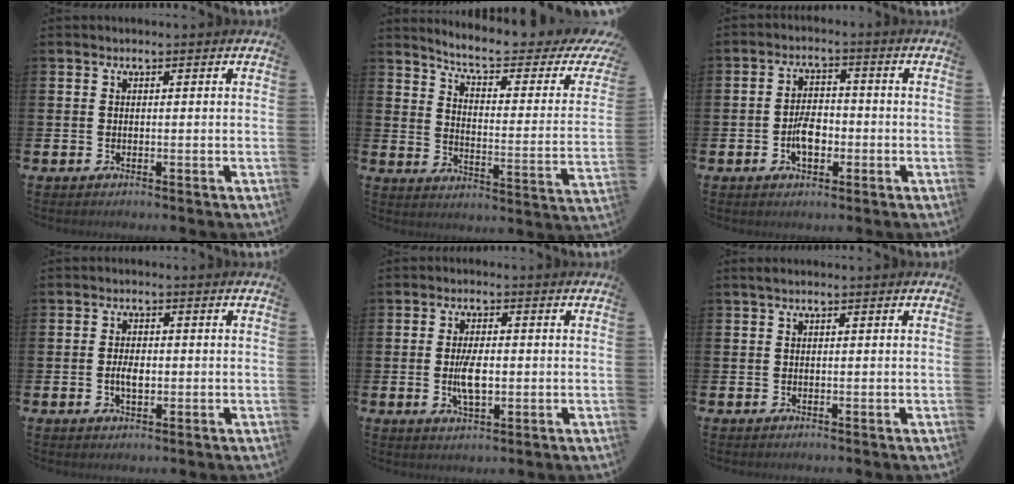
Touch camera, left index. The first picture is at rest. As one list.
[{"total": 6.8, "force": [5.5, 1.3, 3.8], "torque": [-0.092, -0.039, 0.086]}, {"total": 4.5, "force": [-1.2, 2.5, 3.5], "torque": [-0.047, 0.001, -0.025]}, {"total": 2.6, "force": [-0.3, 1.5, 2.2], "torque": [-0.027, -0.001, -0.009]}, {"total": 4.8, "force": [-0.3, 2.1, 4.3], "torque": [-0.080, -0.002, -0.010]}, {"total": 0.5, "force": [0.2, 0.0, 0.5], "torque": [-0.016, 0.006, 0.005]}]